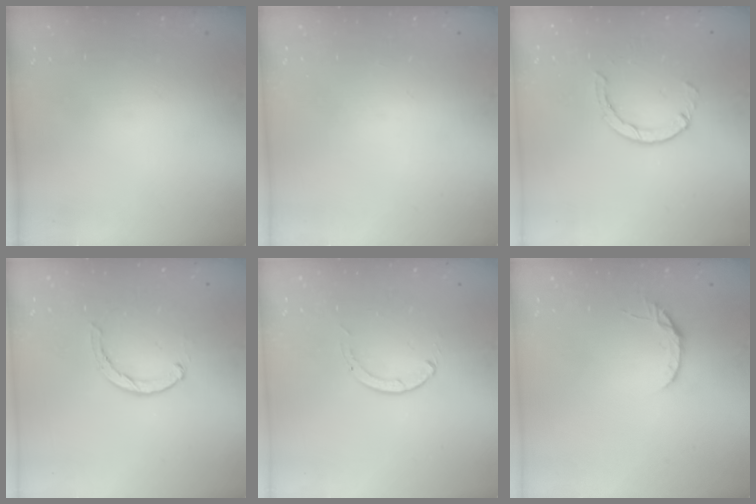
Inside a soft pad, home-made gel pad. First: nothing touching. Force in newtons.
{"total": 0.0}
{"total": 2.9, "press": 2.9, "slide": 0.4}
{"total": 1.7, "press": 1.6, "slide": 0.3}
{"total": 0.0}
{"total": 3.8, "press": 3.8, "slide": 0.4}